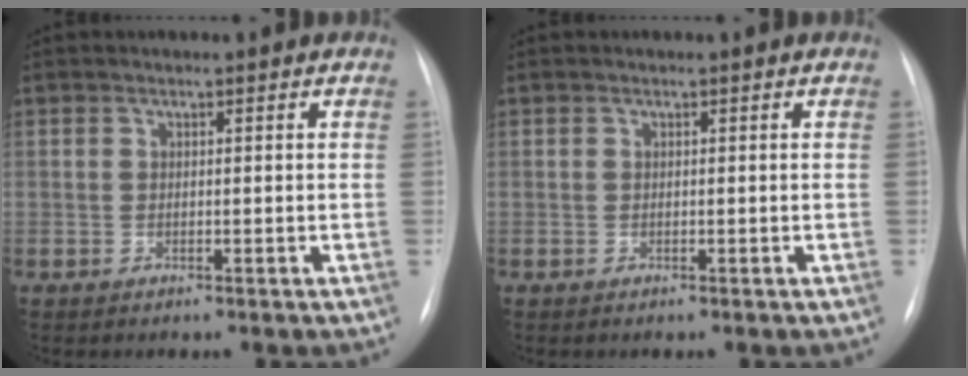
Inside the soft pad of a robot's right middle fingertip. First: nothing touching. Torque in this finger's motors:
{"motor_torque": [0.61, -0.15, 0.06, 0.02]}